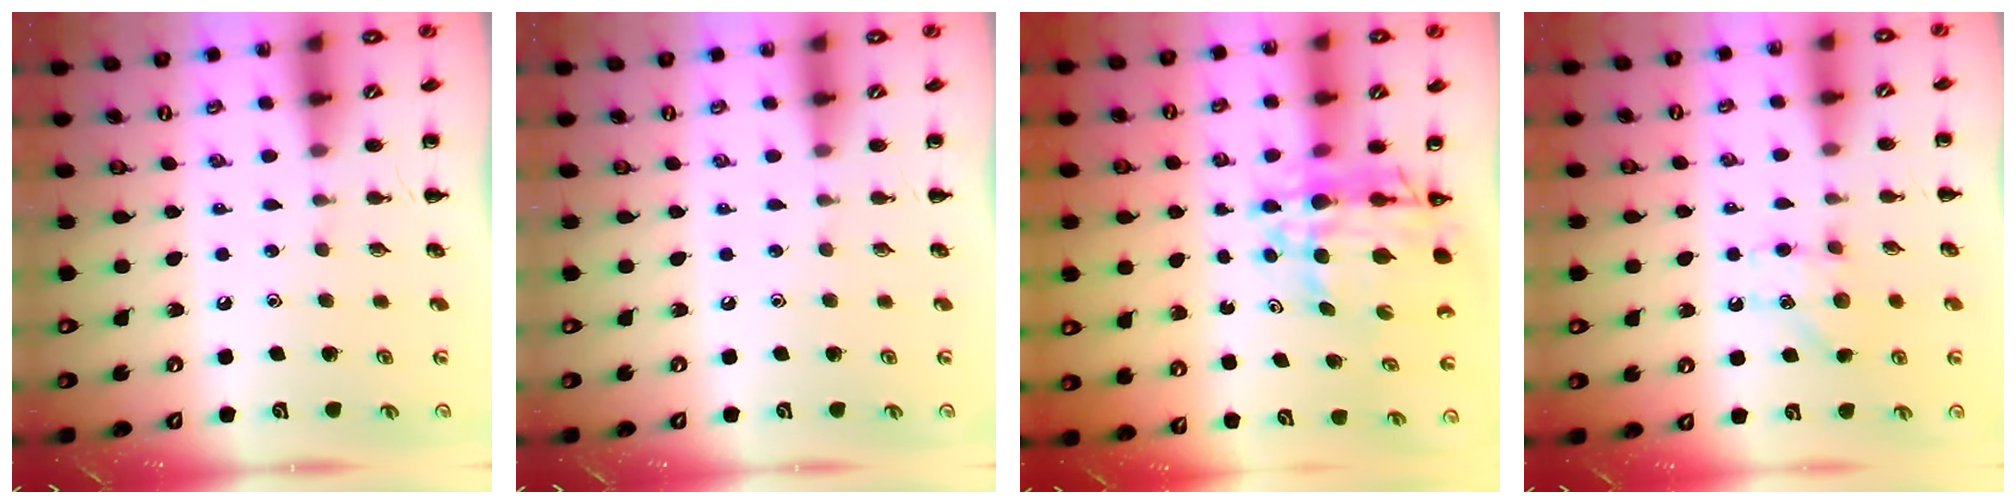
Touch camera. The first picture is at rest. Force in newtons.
{"total": 0.0}
{"total": 12.6, "press": 12.1, "slide": 3.7}
{"total": 6.8, "press": 6.8, "slide": 1.0}